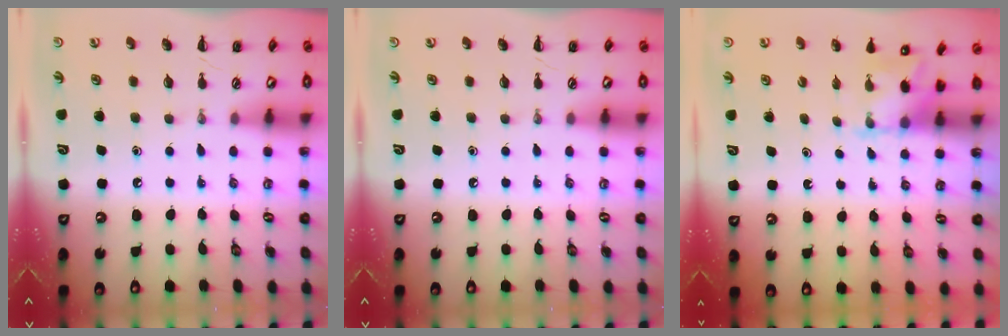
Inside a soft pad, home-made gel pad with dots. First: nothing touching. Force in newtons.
{"total": 0.0}
{"total": 2.1, "press": 2.0, "slide": 0.7}